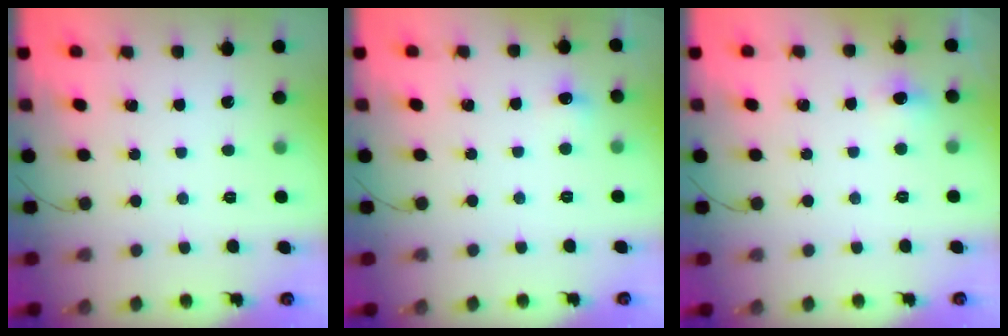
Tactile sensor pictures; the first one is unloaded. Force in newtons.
{"total": 4.5, "press": 4.3, "slide": 1.3}
{"total": 5.8, "press": 4.8, "slide": 3.1}